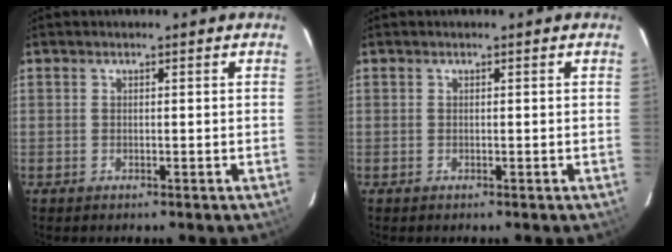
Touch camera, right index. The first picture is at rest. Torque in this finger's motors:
{"motor_torque": [0.00, 0.00, 0.00, 0.00]}